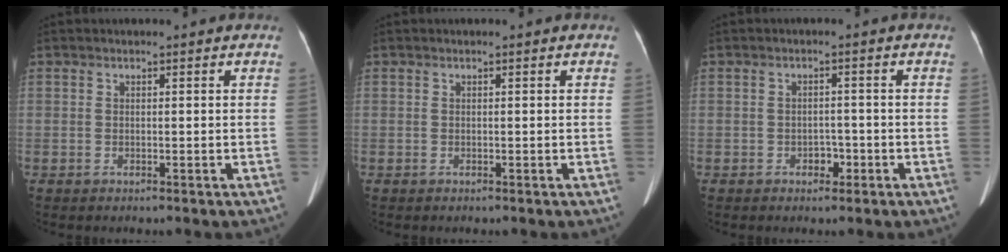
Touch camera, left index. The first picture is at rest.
{"total": 0.0}
{"total": 2.1, "force": [-1.1, 1.4, 1.1], "torque": [-0.013, 0.005, -0.015]}